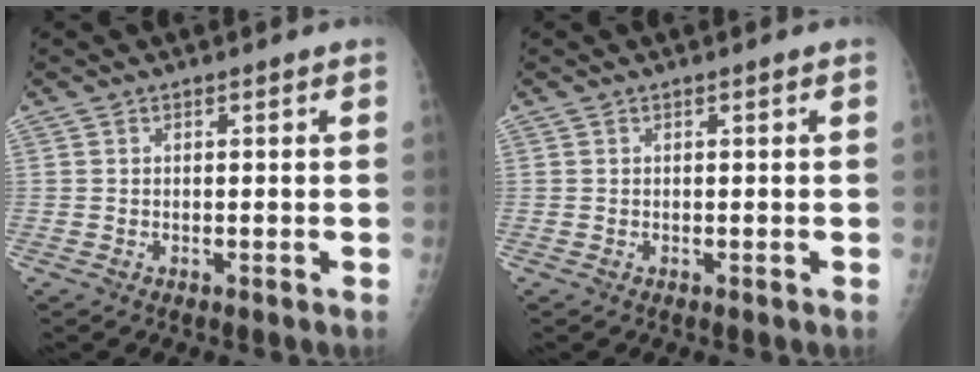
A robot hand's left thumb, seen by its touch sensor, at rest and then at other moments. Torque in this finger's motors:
{"motor_torque": [0.00, 0.00, -0.06, -0.03, 0.00]}